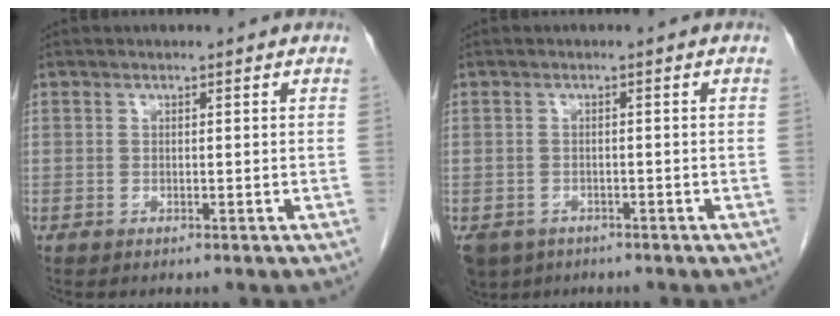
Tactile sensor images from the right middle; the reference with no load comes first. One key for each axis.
{"total": 5.8, "fx": -3.9, "fy": 3.9, "fz": 1.6, "tx": -0.032, "ty": -0.003, "tz": -0.062}